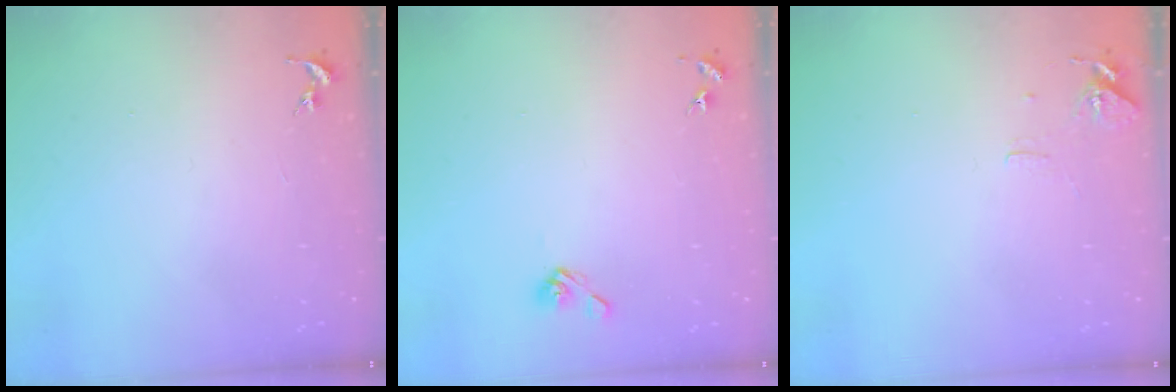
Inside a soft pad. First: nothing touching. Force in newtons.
{"total": 5.2, "press": 4.8, "slide": 2.1}
{"total": 7.4, "press": 7.4, "slide": 0.6}